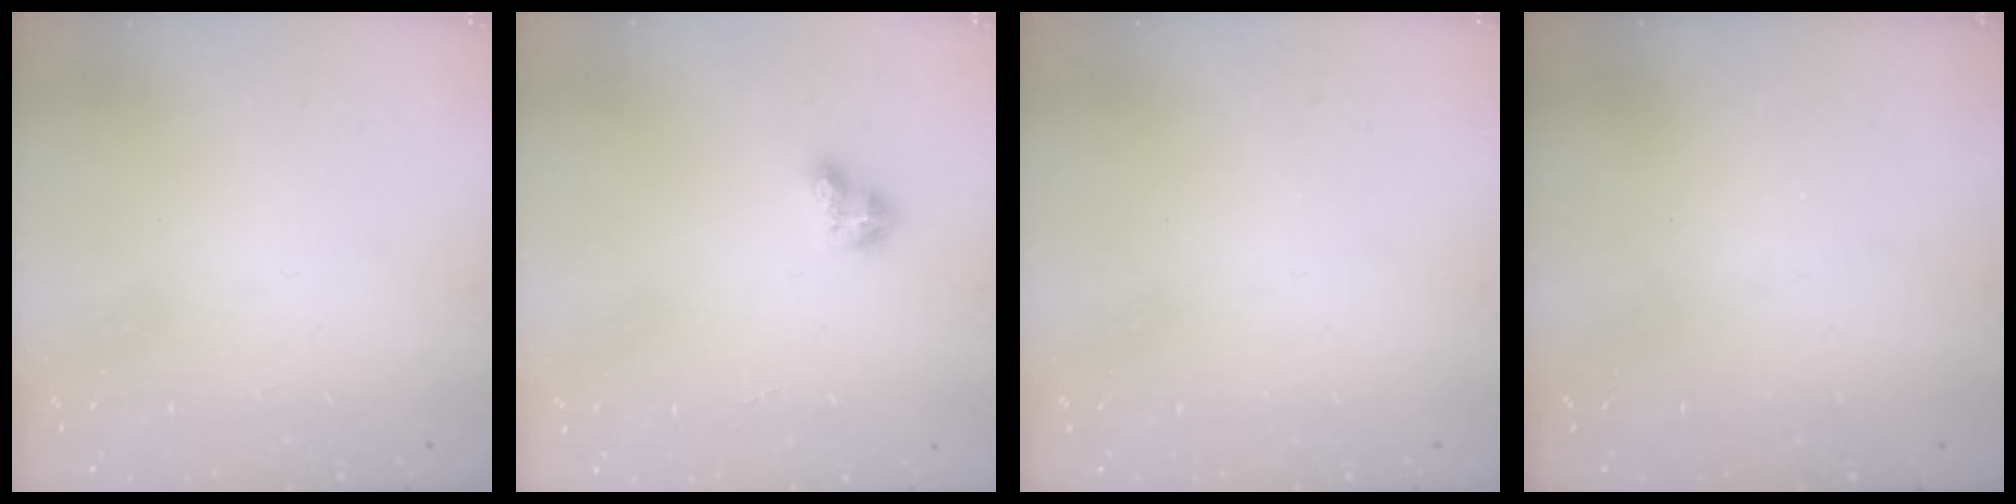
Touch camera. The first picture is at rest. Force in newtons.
{"total": 5.3, "press": 5.3, "slide": 0.6}
{"total": 0.0}
{"total": 0.0}